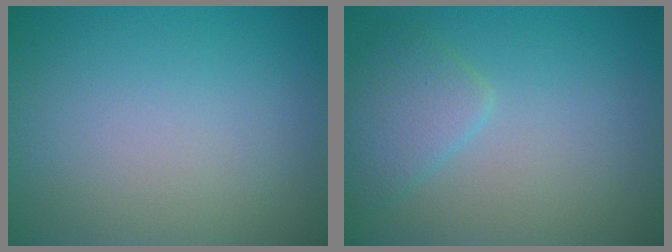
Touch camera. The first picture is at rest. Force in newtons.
{"total": 2.6, "press": 2.6, "slide": 0.1}